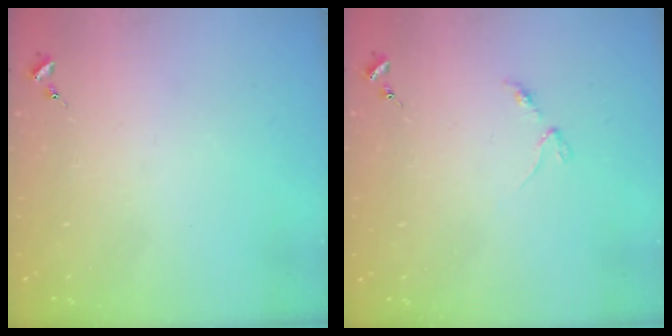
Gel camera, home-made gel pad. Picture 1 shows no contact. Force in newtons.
{"total": 2.9, "press": 2.8, "slide": 0.4}